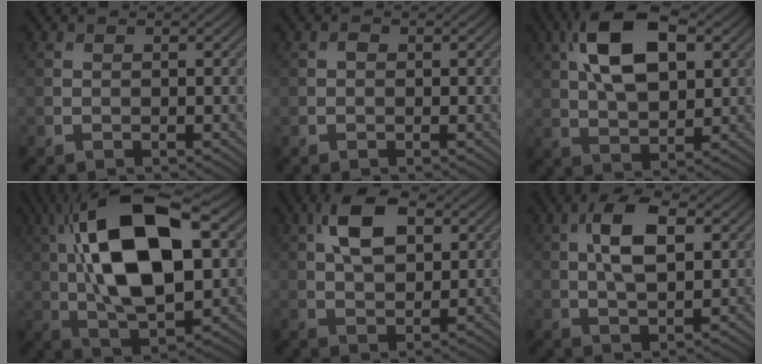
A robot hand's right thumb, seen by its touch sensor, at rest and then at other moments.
{"total": 0.6, "force": [0.0, 0.5, 0.3], "torque": [-0.004, -0.001, -0.003]}
{"total": 12.1, "force": [4.0, 6.1, 9.6], "torque": [-0.190, 0.017, 0.068]}
{"total": 18.1, "force": [3.4, 8.4, 15.7], "torque": [-0.296, 0.023, 0.043]}
{"total": 8.0, "force": [2.8, 4.2, 6.1], "torque": [-0.126, 0.011, 0.046]}
{"total": 7.3, "force": [1.8, 3.2, 6.3], "torque": [-0.126, 0.010, 0.030]}